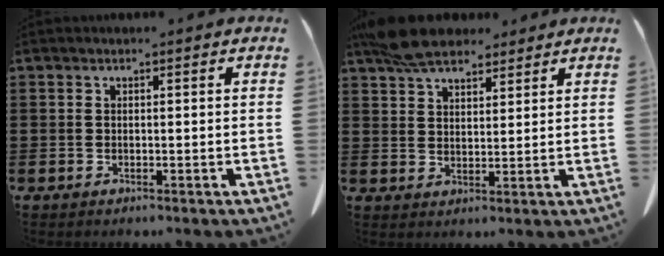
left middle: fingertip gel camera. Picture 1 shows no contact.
{"total": 8.0, "force": [6.5, 3.0, 3.5], "torque": [-0.080, -0.007, 0.122]}